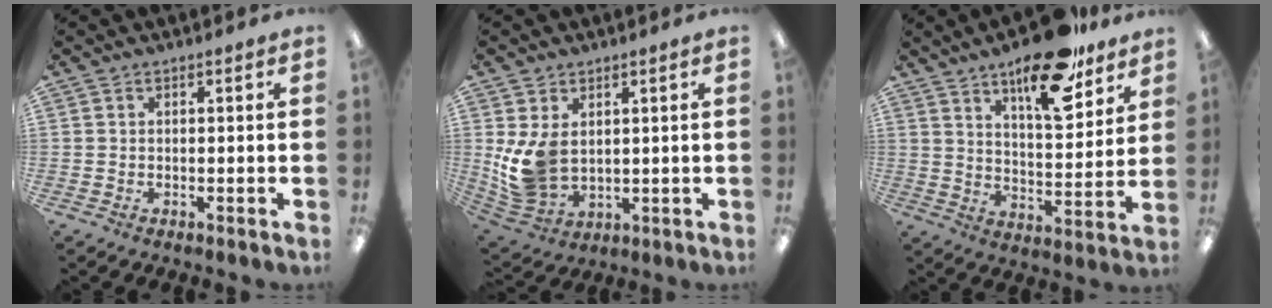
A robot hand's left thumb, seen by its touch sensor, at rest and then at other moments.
{"total": 10.5, "force": [1.7, 7.5, 7.1], "torque": [-0.160, -0.005, 0.038]}
{"total": 18.0, "force": [13.1, 6.3, 10.6], "torque": [-0.152, -0.078, 0.215]}